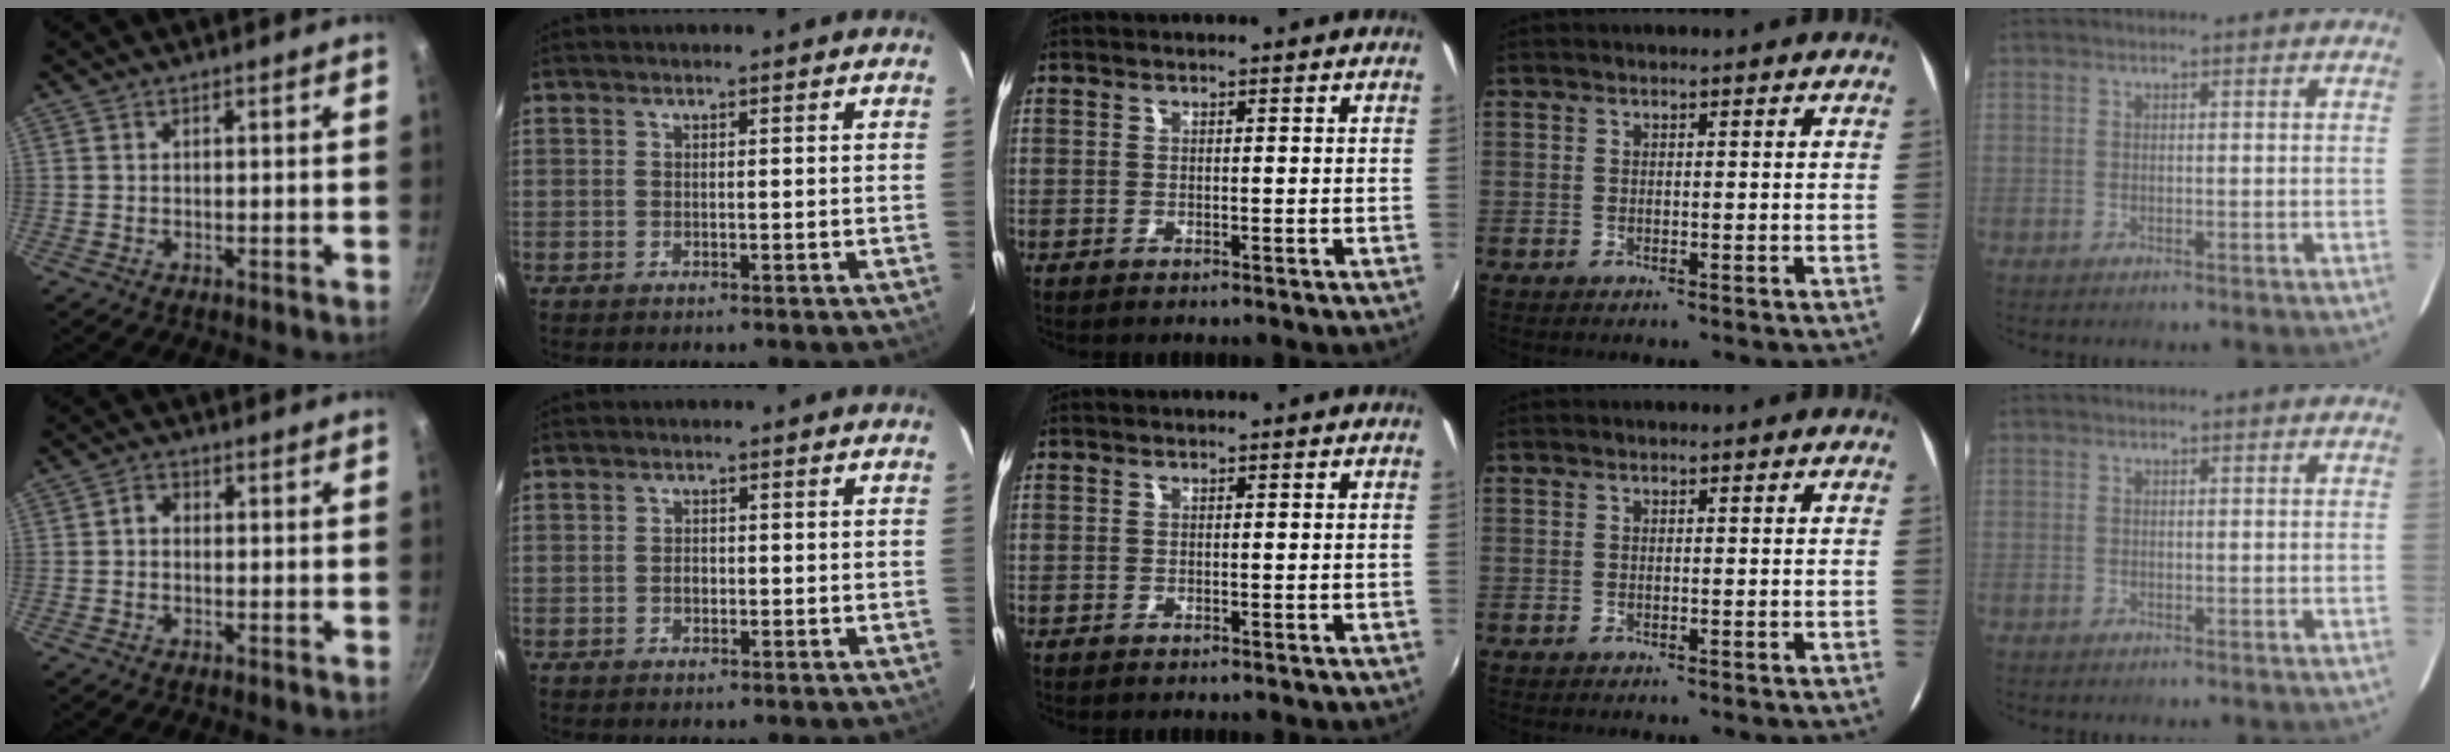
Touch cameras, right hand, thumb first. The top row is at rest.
{"thumb": {"total": 2.2, "force": [-0.2, 1.7, 1.4], "torque": [-0.022, 0.009, -0.009]}, "index": {"total": 1.4, "force": [-0.3, 1.1, 0.8], "torque": [-0.013, 0.002, -0.007]}}